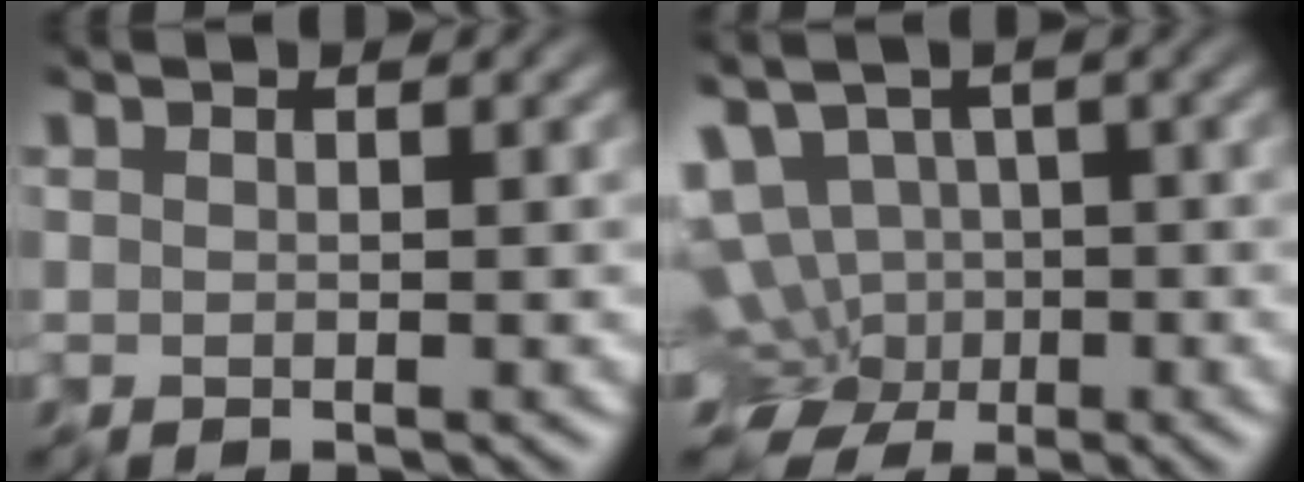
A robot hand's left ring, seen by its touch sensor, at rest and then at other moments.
{"total": 7.3, "force": [-0.4, 5.5, 4.7], "torque": [-0.077, 0.004, -0.021]}